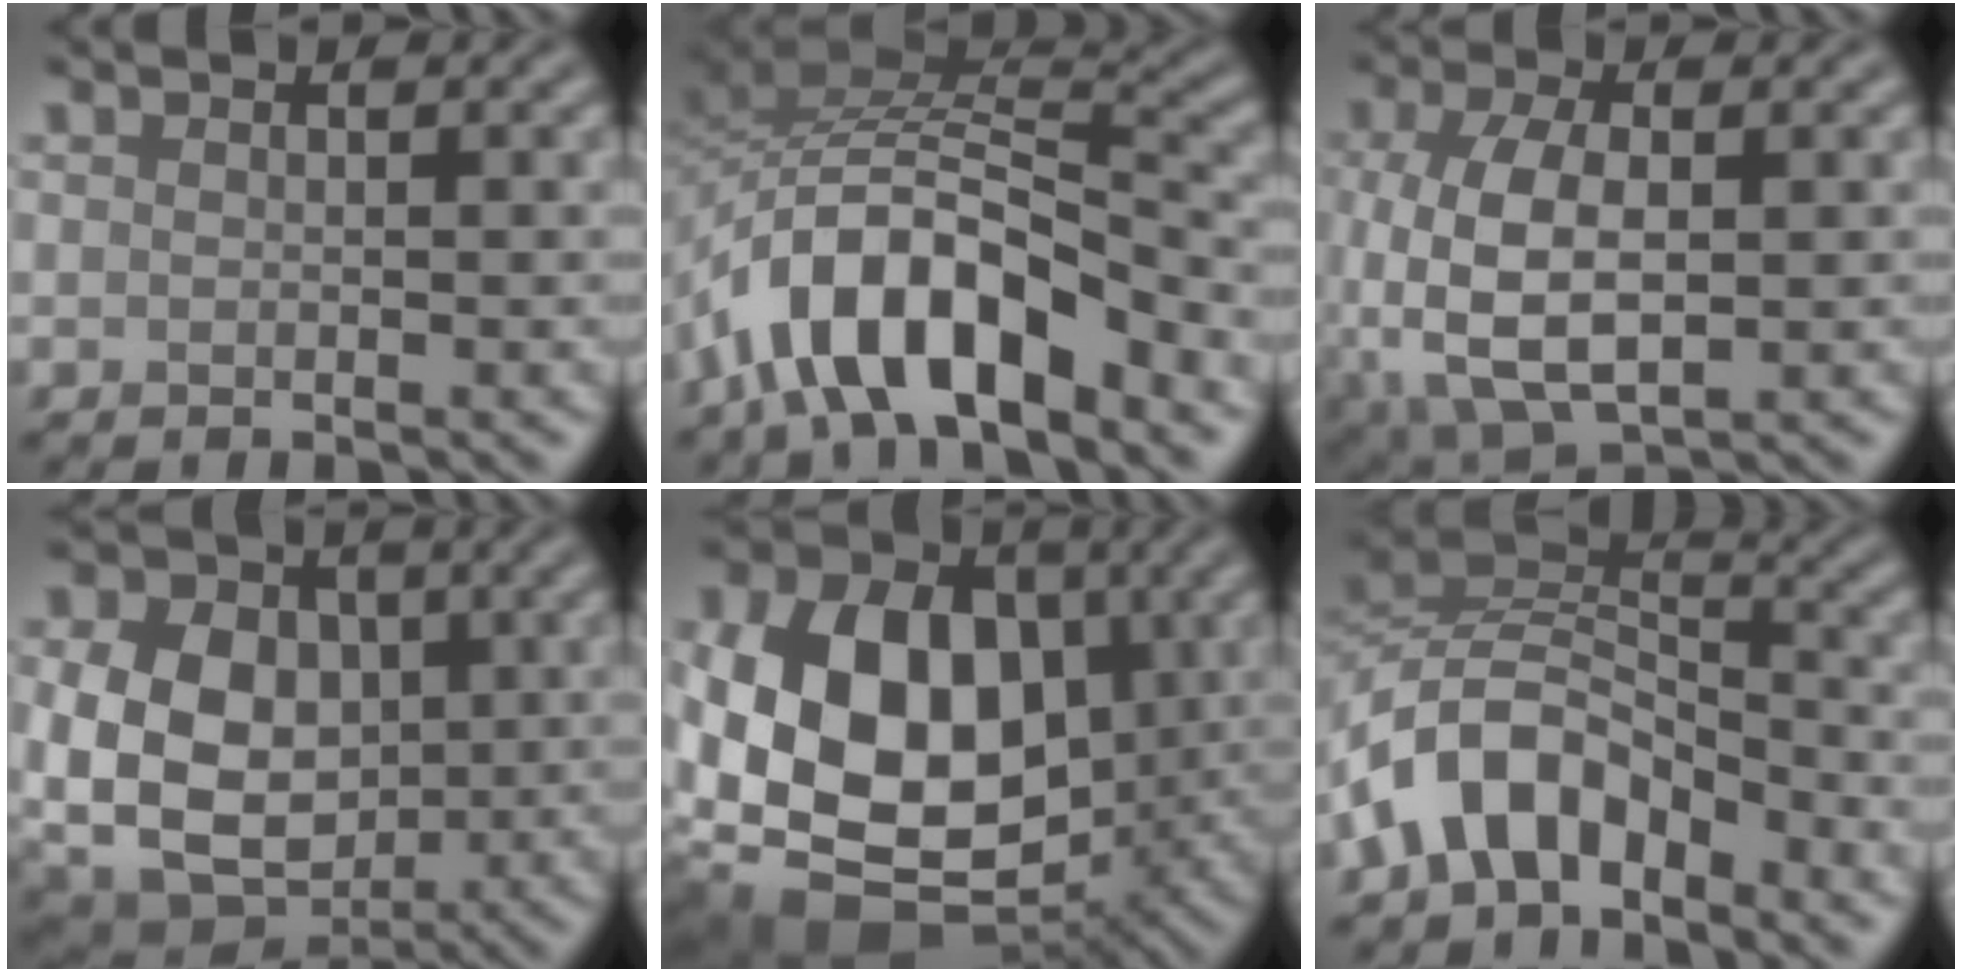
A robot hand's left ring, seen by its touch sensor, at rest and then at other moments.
{"total": 10.7, "force": [-6.2, 4.5, 7.4], "torque": [-0.120, 0.012, -0.120]}
{"total": 7.9, "force": [-1.2, 4.2, 6.6], "torque": [-0.151, -0.011, -0.020]}
{"total": 14.2, "force": [0.7, 10.9, 9.1], "torque": [-0.163, 0.013, -0.002]}
{"total": 14.6, "force": [-0.7, 10.5, 10.1], "torque": [-0.190, -0.002, -0.025]}
{"total": 6.9, "force": [-4.0, 4.0, 3.9], "torque": [-0.059, 0.005, -0.086]}